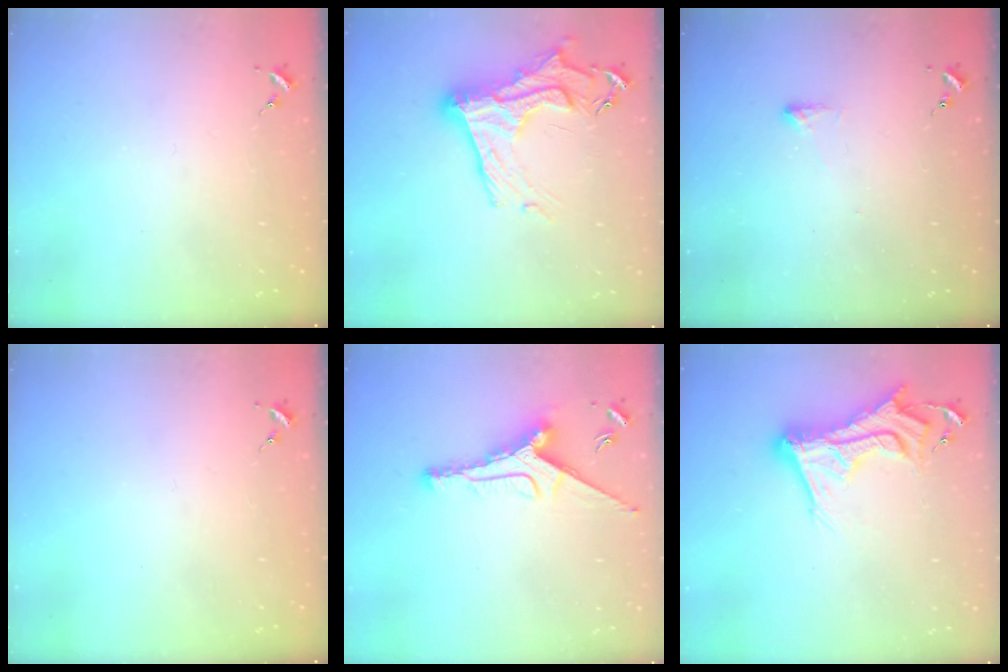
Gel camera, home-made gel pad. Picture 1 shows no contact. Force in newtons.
{"total": 17.3, "press": 17.3, "slide": 1.4}
{"total": 2.5, "press": 2.4, "slide": 0.5}
{"total": 0.0}
{"total": 11.4, "press": 11.4, "slide": 0.6}
{"total": 15.4, "press": 15.3, "slide": 1.3}